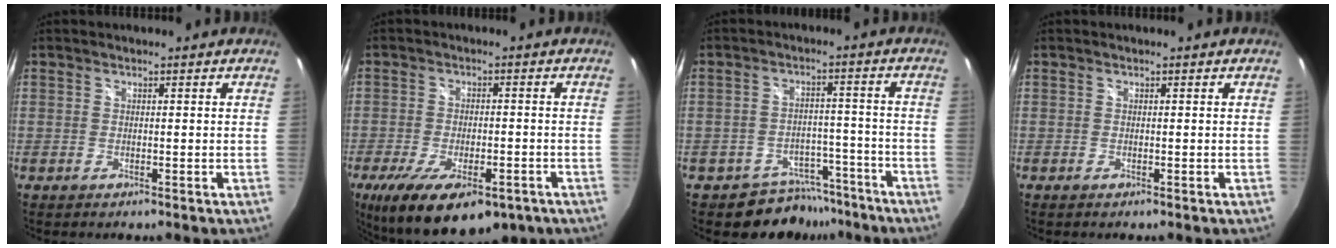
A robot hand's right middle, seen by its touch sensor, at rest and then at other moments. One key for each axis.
{"total": 17.6, "fx": -10.7, "fy": 7.4, "fz": 11.9, "tx": -0.234, "ty": -0.047, "tz": -0.155}
{"total": 9.0, "fx": -7.3, "fy": 5.2, "fz": 0.7, "tx": -0.016, "ty": 0.025, "tz": -0.090}
{"total": 0.0}